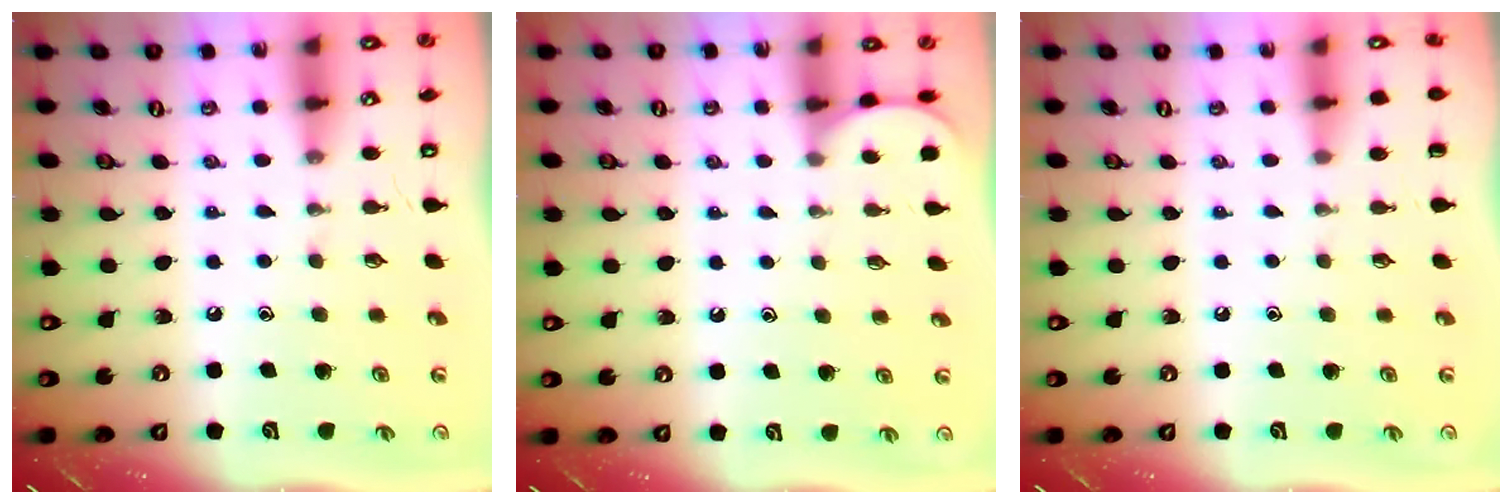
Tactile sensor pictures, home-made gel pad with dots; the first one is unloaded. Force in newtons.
{"total": 1.1, "press": 1.1, "slide": 0.1}
{"total": 0.0}